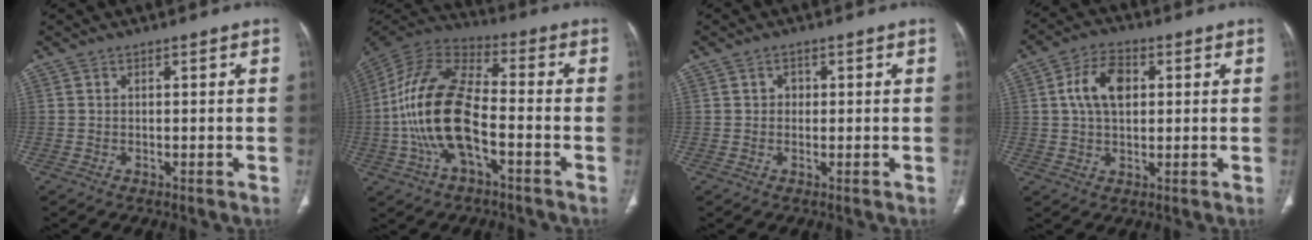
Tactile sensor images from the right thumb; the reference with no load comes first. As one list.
[{"total": 18.8, "force": [-4.0, 8.8, 16.2], "torque": [-0.333, 0.036, -0.076]}, {"total": 1.4, "force": [0.2, 1.2, 0.6], "torque": [-0.001, 0.003, 0.002]}, {"total": 8.4, "force": [1.8, 5.2, 6.3], "torque": [-0.108, 0.009, 0.031]}]